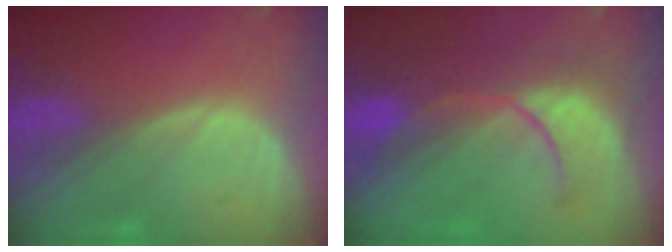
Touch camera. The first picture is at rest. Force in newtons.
{"total": 9.5, "press": 8.9, "slide": 3.3}